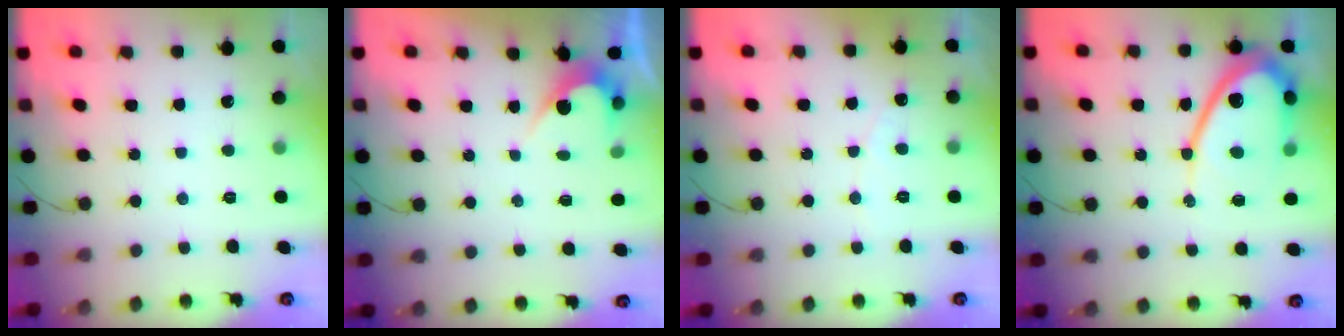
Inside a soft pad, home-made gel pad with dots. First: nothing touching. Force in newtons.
{"total": 2.4, "press": 2.4, "slide": 0.1}
{"total": 2.5, "press": 2.5, "slide": 0.1}
{"total": 12.9, "press": 12.9, "slide": 1.2}